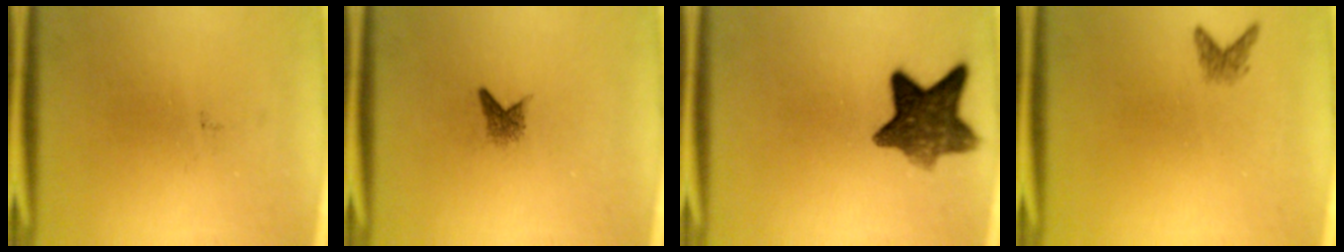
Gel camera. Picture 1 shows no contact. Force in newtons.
{"total": 1.6}
{"total": 9.6}
{"total": 1.4}